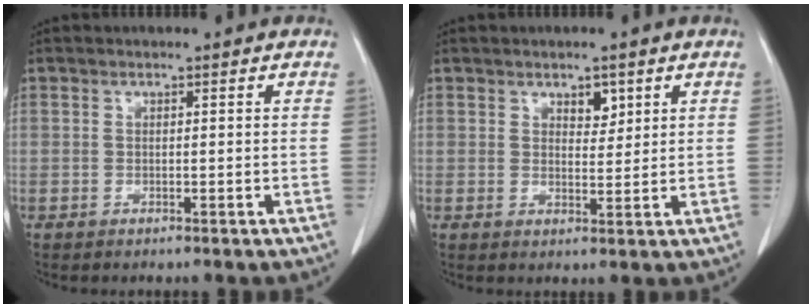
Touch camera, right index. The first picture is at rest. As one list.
[{"total": 2.7, "force": [1.6, 1.5, 1.6], "torque": [-0.020, -0.003, 0.028]}]